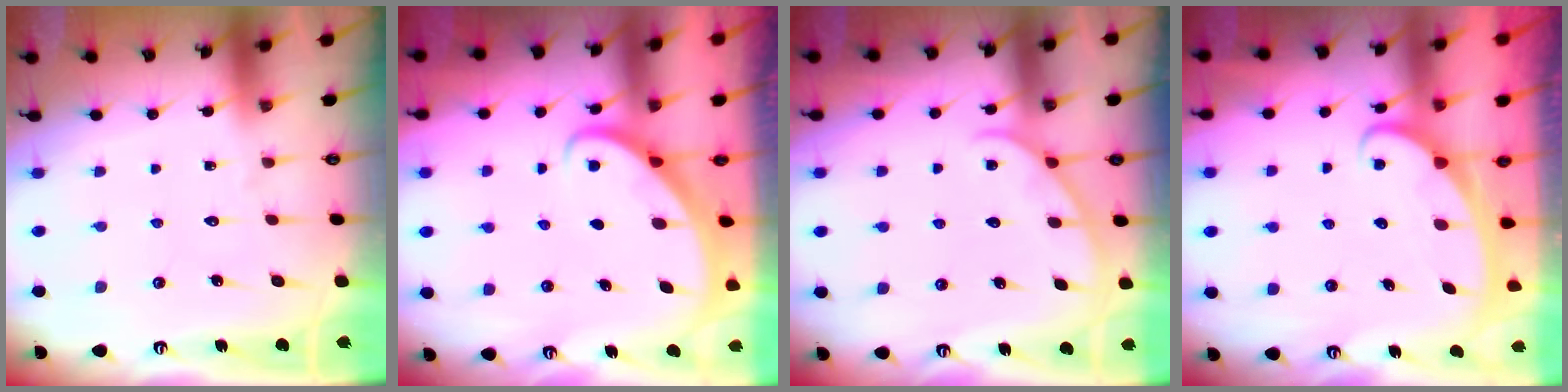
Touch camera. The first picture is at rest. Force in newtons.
{"total": 2.6, "press": 2.6, "slide": 0.2}
{"total": 4.7, "press": 4.7, "slide": 0.4}
{"total": 2.5, "press": 2.5, "slide": 0.4}